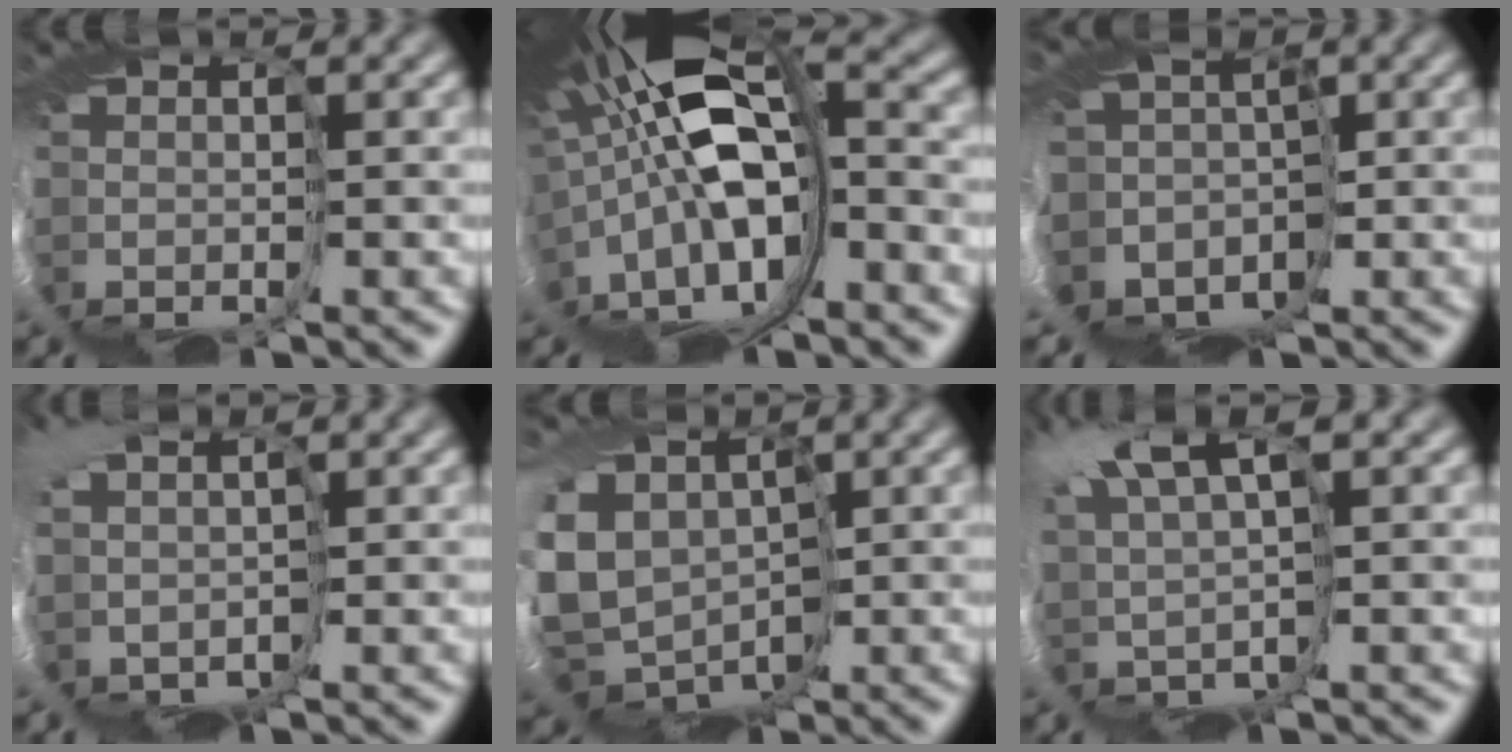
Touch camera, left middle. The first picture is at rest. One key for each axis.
{"total": 11.9, "fx": -0.7, "fy": 5.0, "fz": 10.8, "tx": -0.208, "ty": 0.007, "tz": -0.018}
{"total": 9.8, "fx": -4.6, "fy": 7.0, "fz": 5.1, "tx": -0.098, "ty": -0.001, "tz": -0.078}
{"total": 4.7, "fx": 0.4, "fy": 3.3, "fz": 3.3, "tx": -0.075, "ty": -0.025, "tz": 0.001}
{"total": 11.6, "fx": -0.4, "fy": 9.0, "fz": 7.2, "tx": -0.161, "ty": -0.020, "tz": -0.009}
{"total": 5.3, "fx": 3.5, "fy": 1.1, "fz": 3.8, "tx": -0.106, "ty": 0.012, "tz": 0.055}